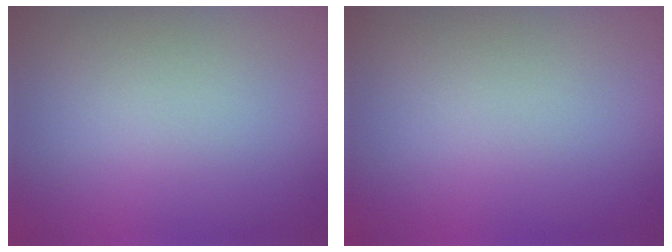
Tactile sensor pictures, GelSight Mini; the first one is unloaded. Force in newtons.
{"total": 0.0}